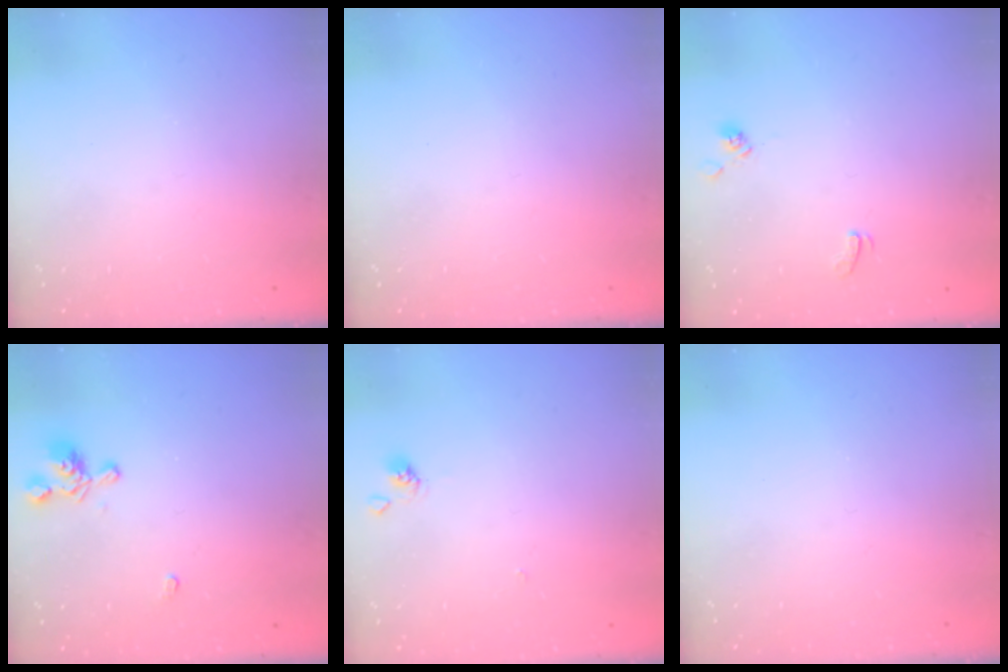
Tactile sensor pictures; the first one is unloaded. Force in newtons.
{"total": 0.0}
{"total": 1.4, "press": 1.4, "slide": 0.4}
{"total": 4.2, "press": 4.2, "slide": 0.4}
{"total": 1.9, "press": 1.9, "slide": 0.2}
{"total": 0.0}